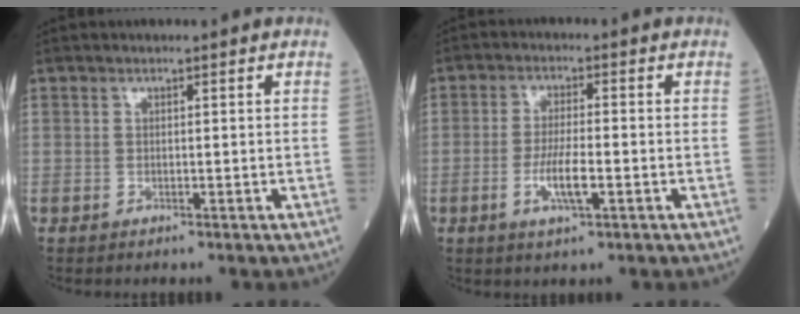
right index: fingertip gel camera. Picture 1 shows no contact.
{"total": 5.9, "force": [-1.9, 0.9, 5.5], "torque": [-0.105, -0.006, -0.034]}